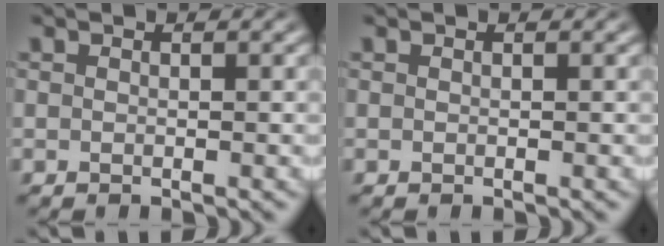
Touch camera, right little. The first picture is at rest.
{"total": 0.0}